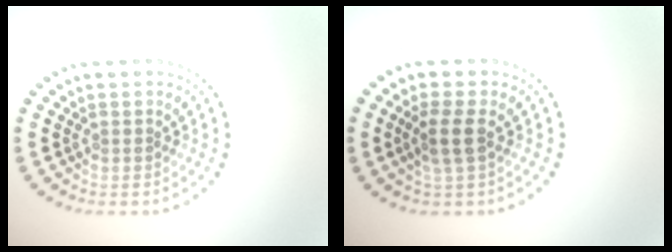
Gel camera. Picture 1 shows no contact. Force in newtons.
{"total": 2.3, "press": 2.0, "slide": 0.9}